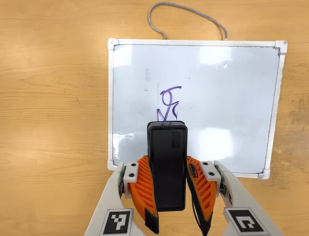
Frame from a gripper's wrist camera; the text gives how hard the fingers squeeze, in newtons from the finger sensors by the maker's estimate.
{"total": 7.2, "left": 6.5, "right": 7.9}